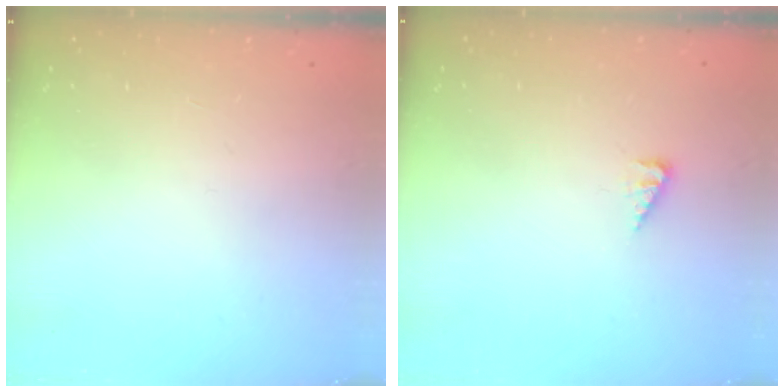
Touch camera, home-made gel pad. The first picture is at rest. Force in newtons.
{"total": 2.4, "press": 2.4, "slide": 0.4}